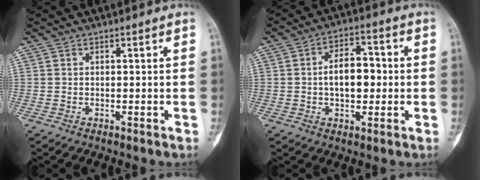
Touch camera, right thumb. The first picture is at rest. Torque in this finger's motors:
{"motor_torque": [1.16, 1.15, 0.34, -0.30, 0.27]}